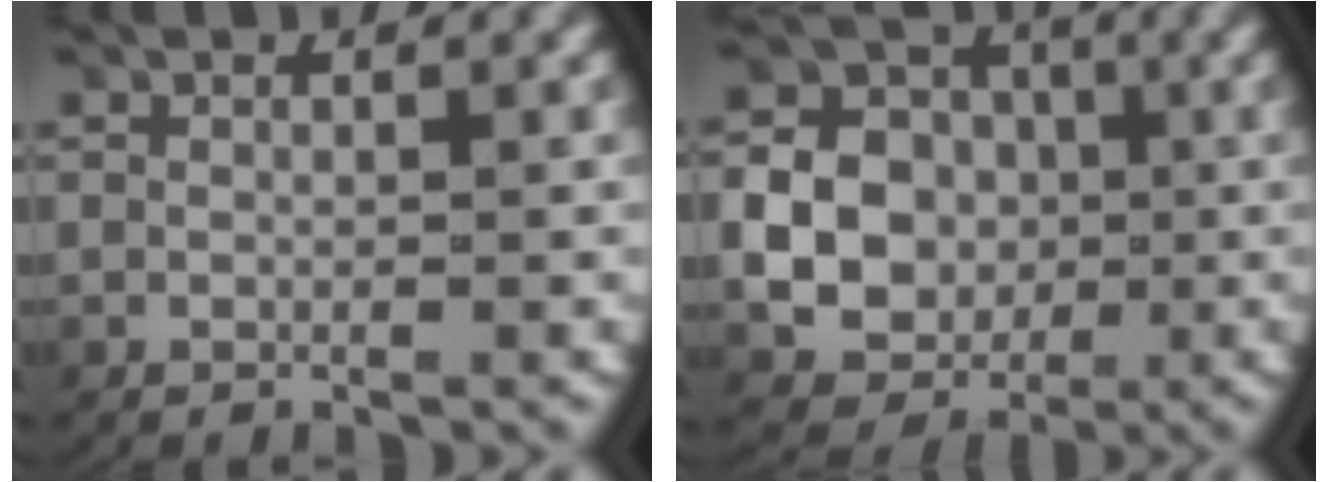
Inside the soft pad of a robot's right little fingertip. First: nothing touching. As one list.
[{"total": 10.1, "force": [-0.4, 9.3, 4.0], "torque": [-0.090, -0.017, -0.013]}]